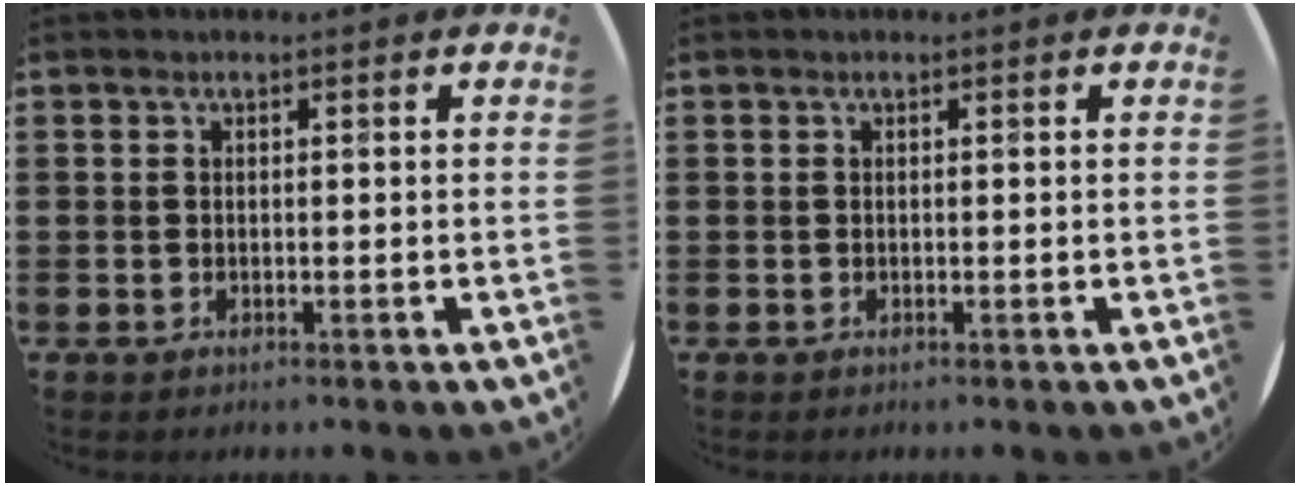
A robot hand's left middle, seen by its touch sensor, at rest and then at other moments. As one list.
[{"total": 0.0}]